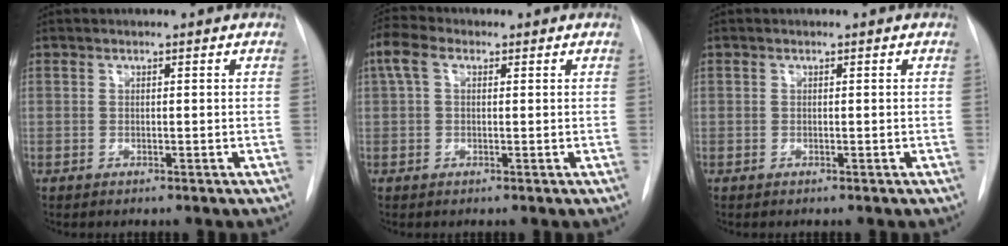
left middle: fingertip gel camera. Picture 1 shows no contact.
{"total": 4.1, "force": [1.5, 2.3, 3.0], "torque": [-0.078, 0.028, 0.029]}
{"total": 0.0}